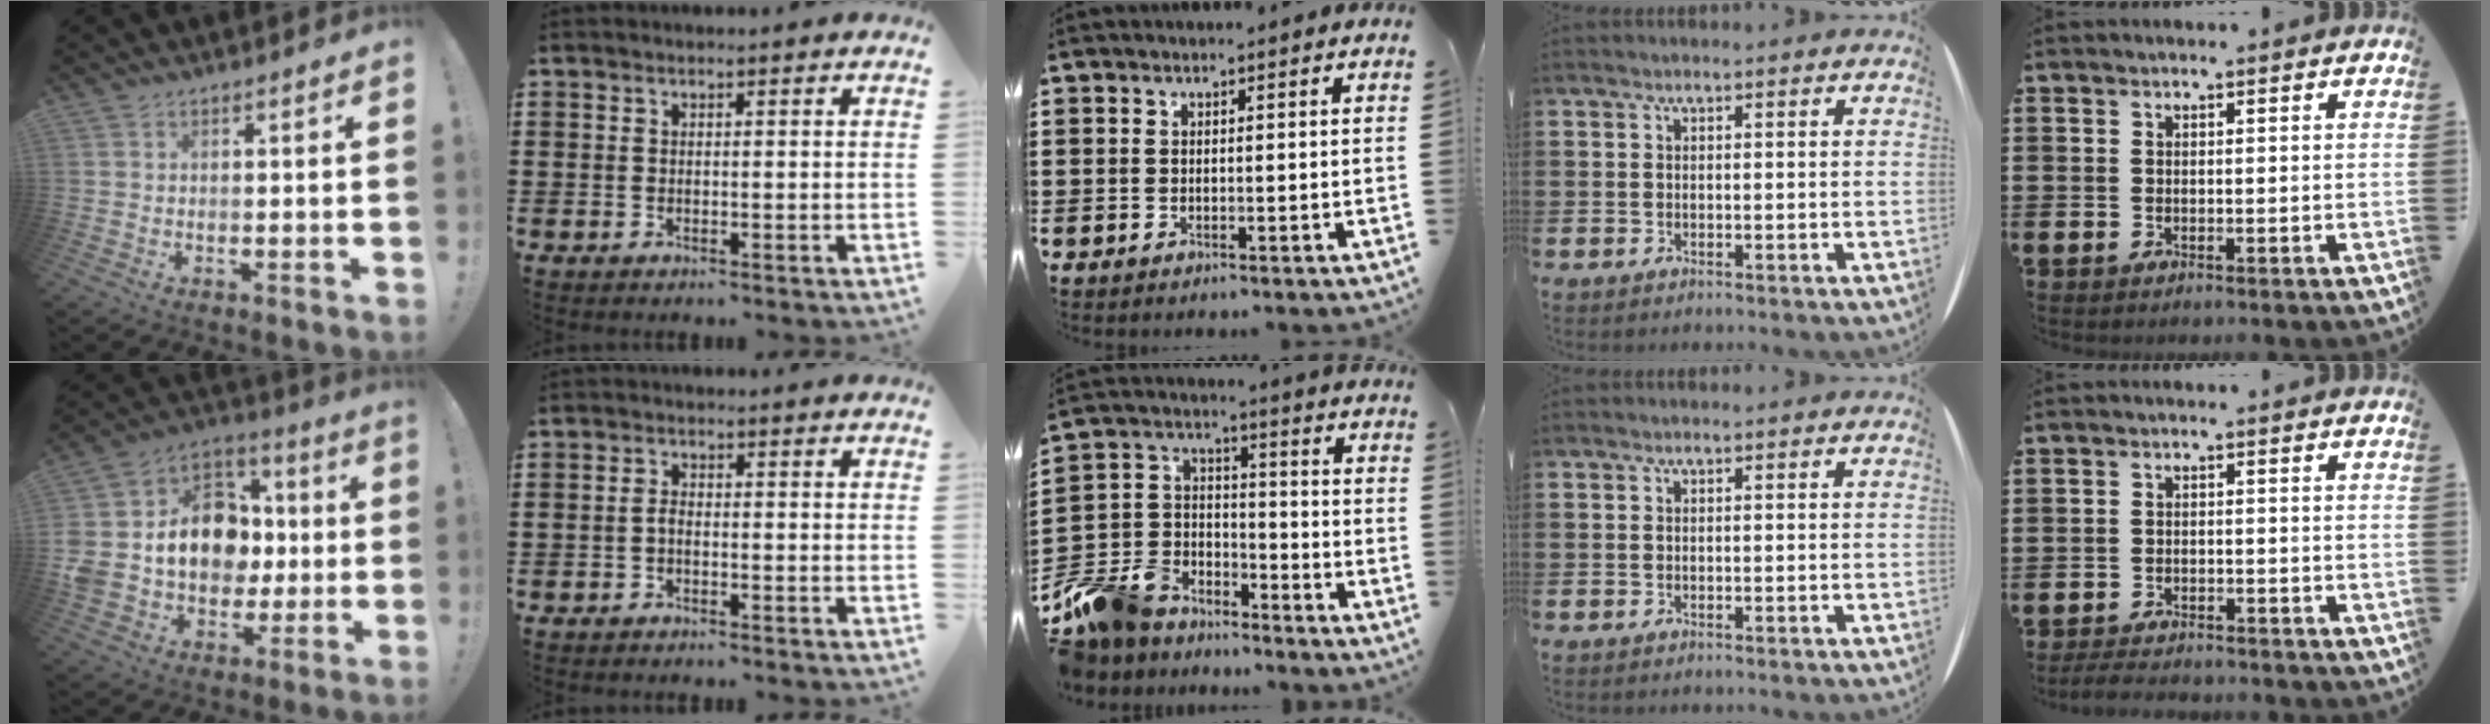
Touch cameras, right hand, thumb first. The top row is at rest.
{"thumb": {"total": 18.7, "force": [0.4, 15.2, 10.9], "torque": [-0.181, 0.018, 0.029]}, "index": {"total": 1.1, "force": [-0.5, 0.6, 0.8], "torque": [-0.017, 0.000, -0.010]}, "middle": {"total": 9.4, "force": [-8.3, 4.4, 1.0], "torque": [-0.054, 0.014, -0.165]}, "little": {"total": 2.7, "force": [-2.7, 0.0, 0.3], "torque": [-0.006, 0.004, -0.057]}}